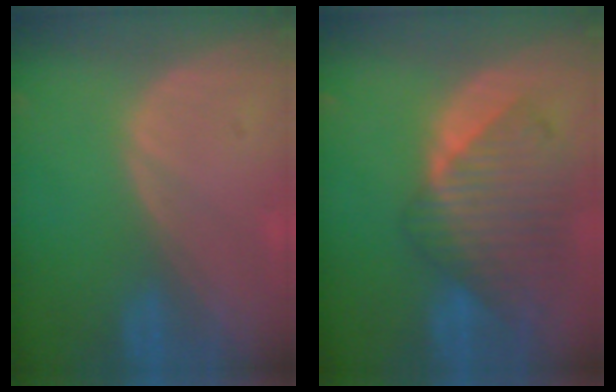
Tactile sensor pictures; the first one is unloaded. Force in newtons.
{"total": 9.8, "press": 8.6, "slide": 4.8}